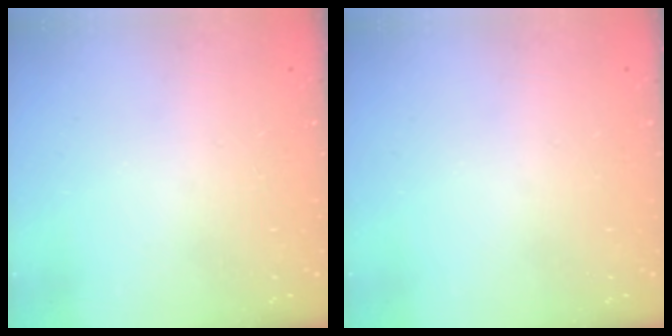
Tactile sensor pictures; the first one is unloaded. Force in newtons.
{"total": 0.0}